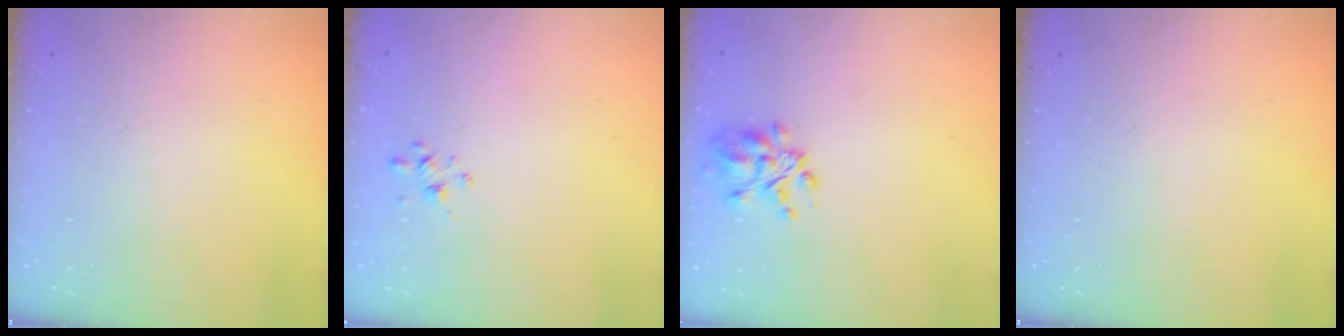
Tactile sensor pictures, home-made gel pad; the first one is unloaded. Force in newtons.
{"total": 1.8, "press": 1.7, "slide": 0.4}
{"total": 7.4, "press": 6.9, "slide": 2.6}
{"total": 0.0}